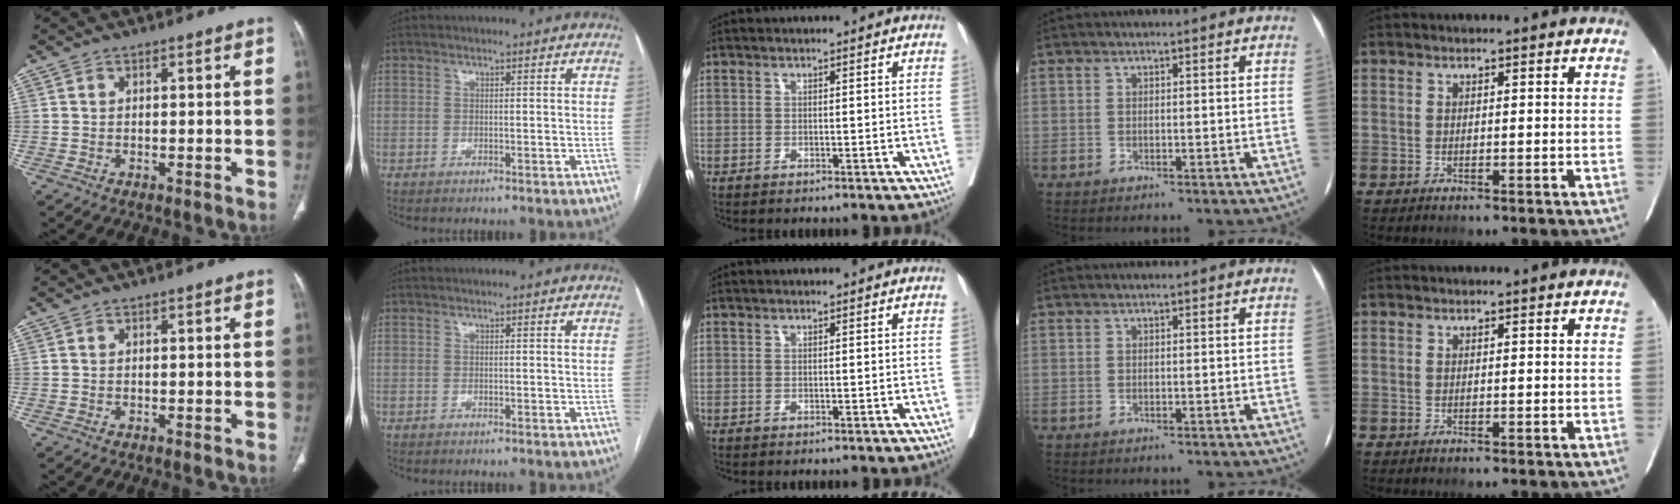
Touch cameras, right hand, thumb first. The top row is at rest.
{}